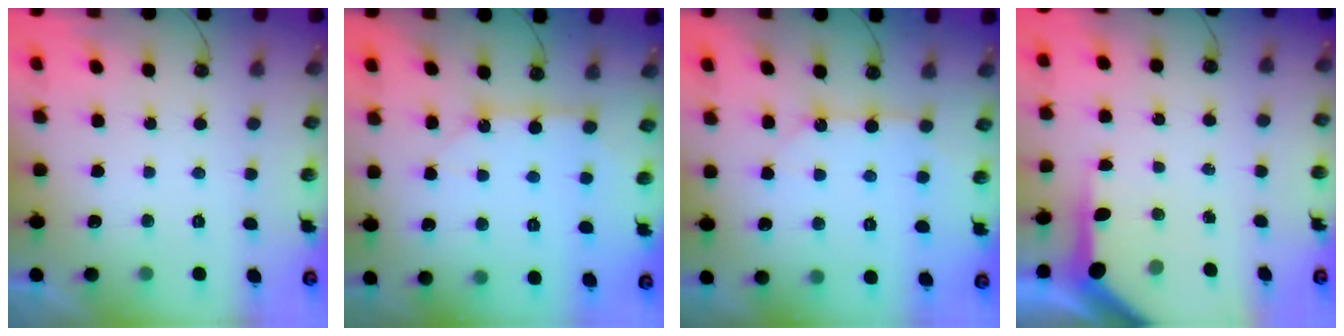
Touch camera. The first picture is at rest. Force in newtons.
{"total": 7.7, "press": 7.6, "slide": 0.4}
{"total": 9.1, "press": 9.1, "slide": 0.9}
{"total": 7.6, "press": 7.5, "slide": 0.6}